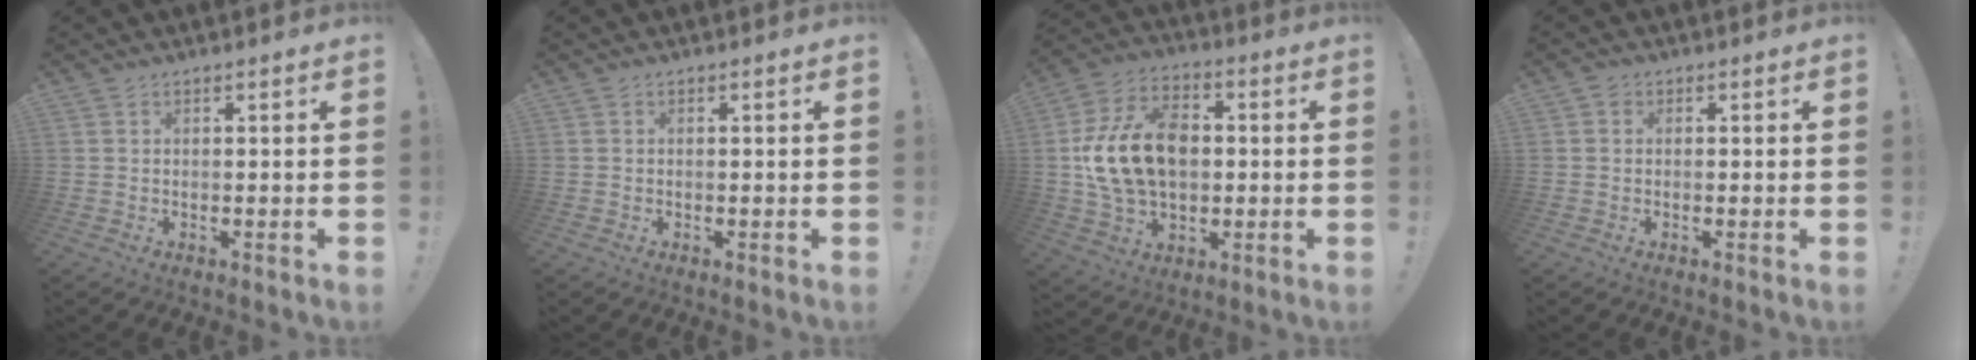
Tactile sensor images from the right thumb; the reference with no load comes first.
{"total": 0.0}
{"total": 19.7, "force": [1.3, 13.8, 13.9], "torque": [-0.232, 0.008, 0.030]}
{"total": 1.0, "force": [-0.2, 0.9, 0.3], "torque": [-0.005, 0.004, -0.004]}